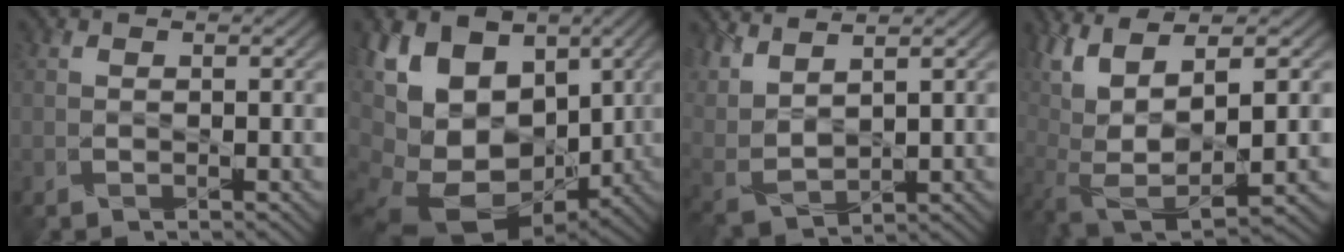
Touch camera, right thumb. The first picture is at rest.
{"total": 16.8, "force": [-0.6, 11.8, 11.9], "torque": [-0.240, -0.016, 0.019]}
{"total": 5.8, "force": [4.2, 1.7, 3.6], "torque": [-0.108, 0.001, 0.089]}
{"total": 11.9, "force": [2.2, 4.9, 10.6], "torque": [-0.246, -0.014, 0.052]}